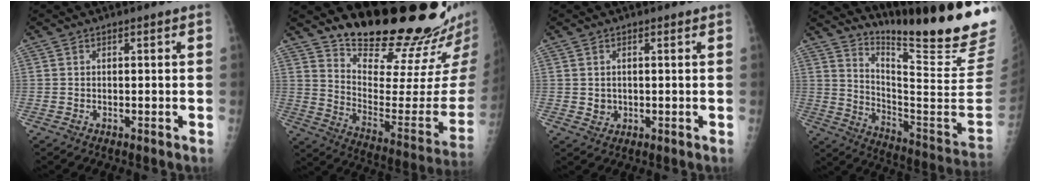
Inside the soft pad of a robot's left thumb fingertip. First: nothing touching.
{"total": 23.9, "force": [20.9, 4.9, 10.6], "torque": [-0.120, -0.171, 0.305]}
{"total": 2.1, "force": [0.3, 1.9, 0.7], "torque": [-0.005, -0.002, 0.012]}
{"total": 25.6, "force": [19.8, 2.0, 16.2], "torque": [-0.226, -0.160, 0.287]}